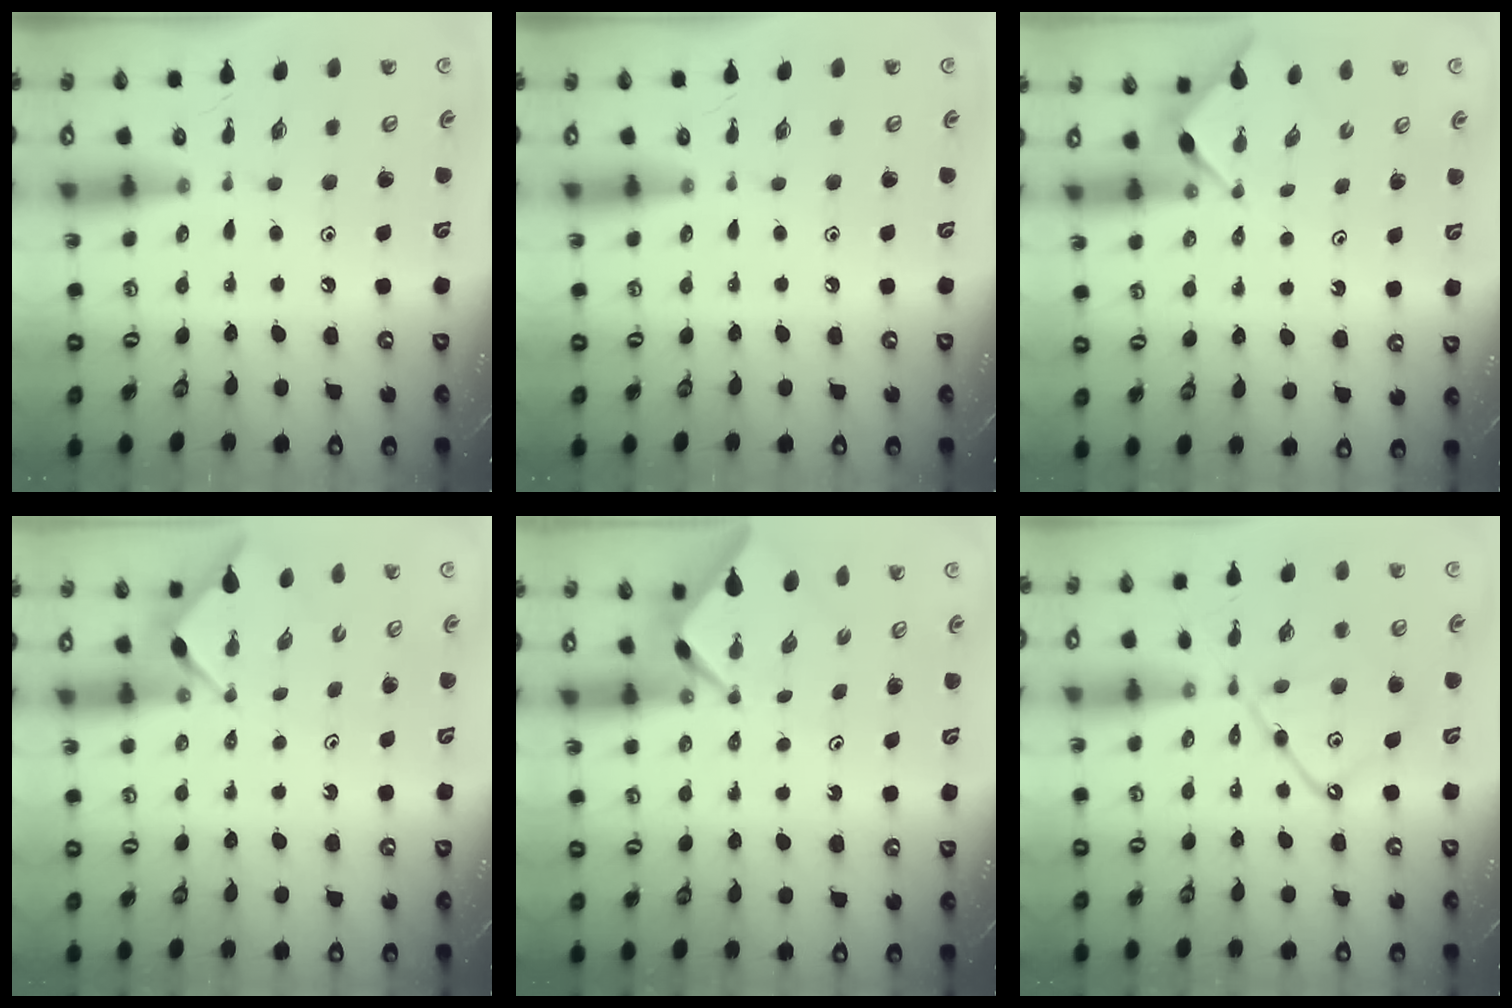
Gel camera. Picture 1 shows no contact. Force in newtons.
{"total": 0.0}
{"total": 2.9, "press": 2.9, "slide": 0.3}
{"total": 2.8, "press": 2.7, "slide": 0.4}
{"total": 2.7, "press": 2.7, "slide": 0.3}
{"total": 14.0, "press": 13.9, "slide": 1.3}